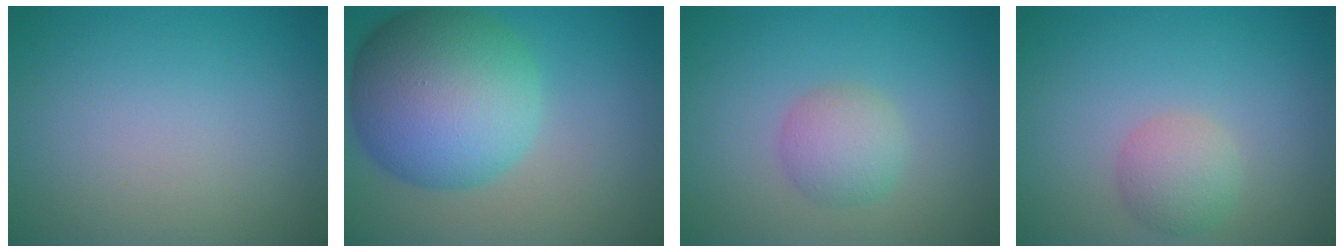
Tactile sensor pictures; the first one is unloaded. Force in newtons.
{"total": 12.2, "press": 12.2, "slide": 0.2}
{"total": 2.7, "press": 2.7, "slide": 0.1}
{"total": 2.6, "press": 2.6, "slide": 0.1}